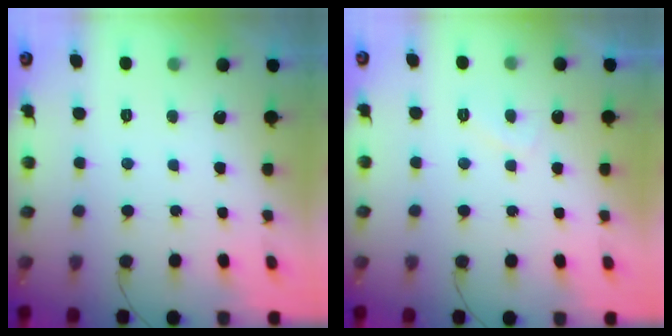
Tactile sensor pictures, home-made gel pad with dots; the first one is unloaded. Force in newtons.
{"total": 1.8, "press": 1.7, "slide": 0.7}